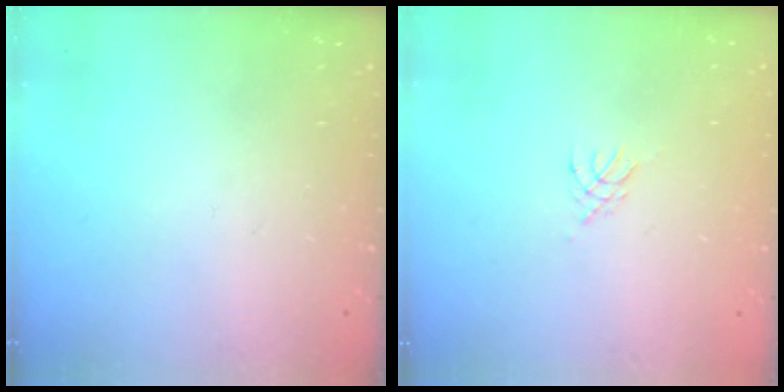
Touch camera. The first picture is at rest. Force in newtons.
{"total": 2.8, "press": 2.7, "slide": 0.6}